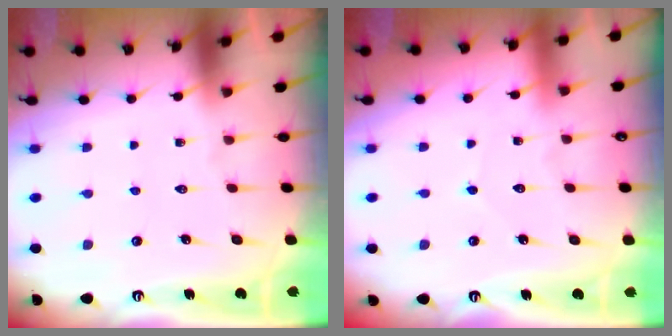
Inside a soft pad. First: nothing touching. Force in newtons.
{"total": 2.8, "press": 2.7, "slide": 0.4}